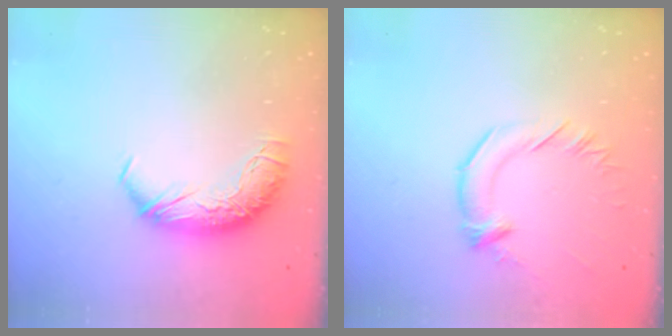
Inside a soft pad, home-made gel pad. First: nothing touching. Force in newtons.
{"total": 2.0, "press": 1.9, "slide": 0.7}